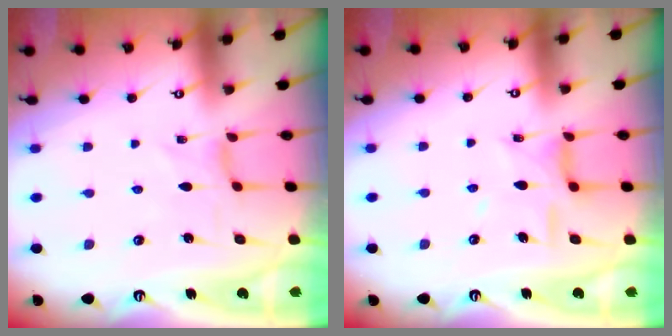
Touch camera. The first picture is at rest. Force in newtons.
{"total": 10.3, "press": 10.3, "slide": 0.7}